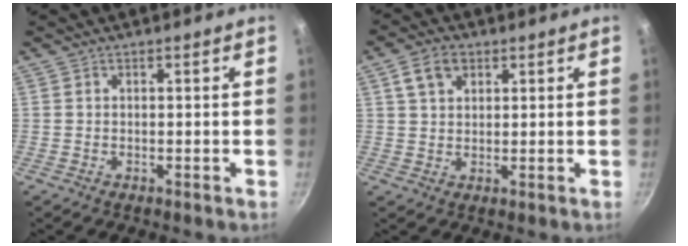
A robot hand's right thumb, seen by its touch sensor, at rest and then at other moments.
{"total": 5.6, "force": [2.5, 3.9, 3.2], "torque": [-0.045, 0.001, 0.043]}